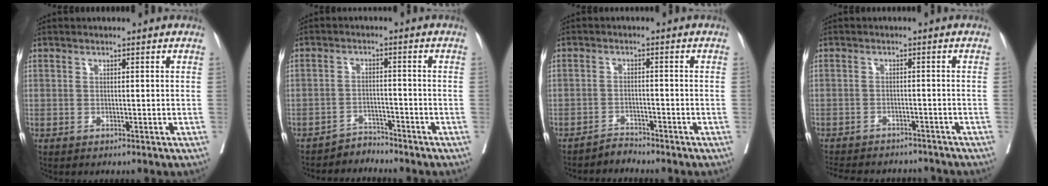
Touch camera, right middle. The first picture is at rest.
{"total": 2.8, "force": [-2.6, 0.0, -1.0], "torque": [0.024, -0.007, -0.044]}
{"total": 2.1, "force": [-2.0, -0.2, -0.6], "torque": [0.015, -0.010, -0.036]}
{"total": 13.5, "force": [-12.1, 4.2, 4.1], "torque": [-0.092, 0.002, -0.156]}